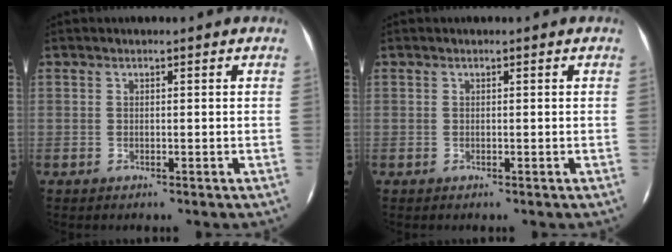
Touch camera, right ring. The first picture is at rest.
{"total": 0.0}